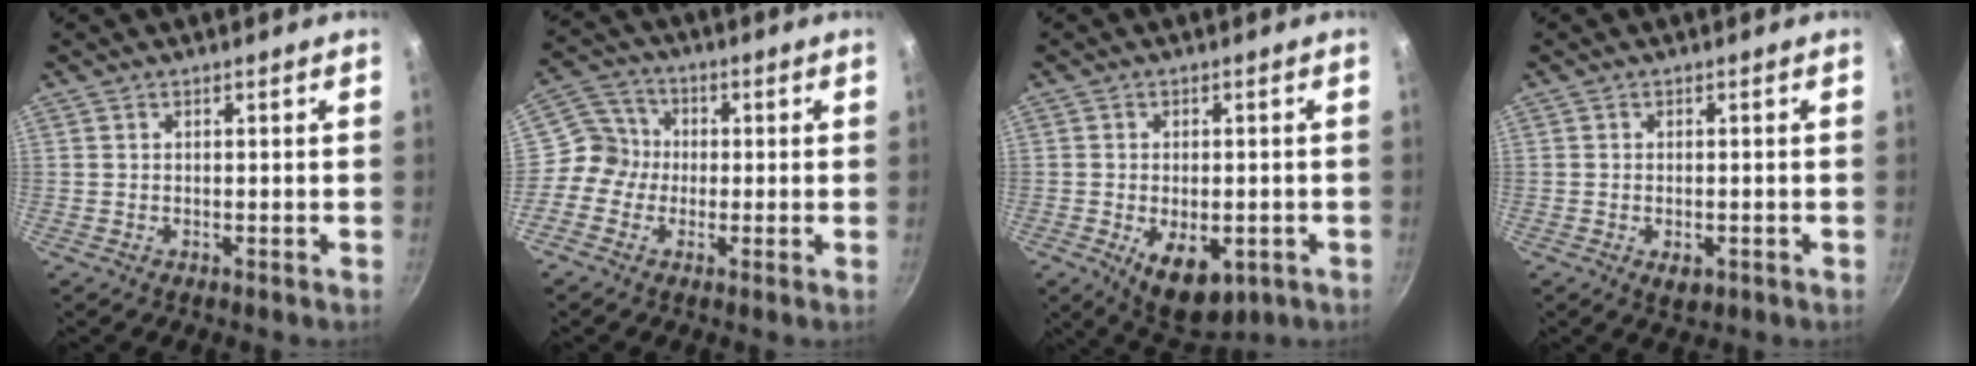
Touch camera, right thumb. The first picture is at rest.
{"total": 6.8, "force": [-0.6, 6.4, 2.1], "torque": [-0.006, 0.019, -0.035]}
{"total": 10.1, "force": [-3.3, 5.7, 7.7], "torque": [-0.084, 0.002, -0.030]}
{"total": 3.0, "force": [-1.1, 1.8, 2.2], "torque": [-0.032, -0.003, -0.013]}